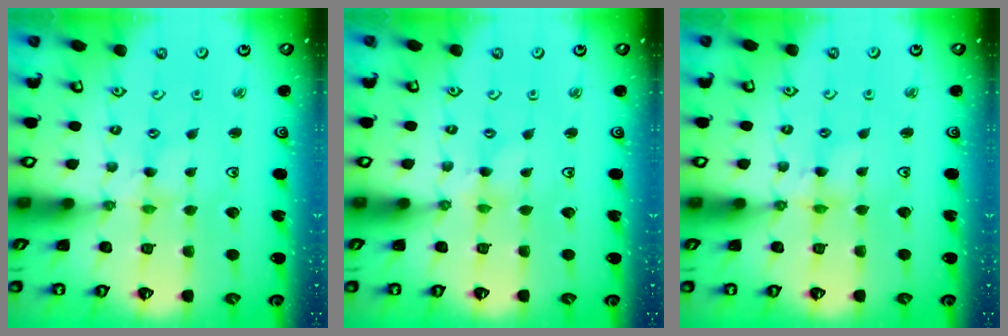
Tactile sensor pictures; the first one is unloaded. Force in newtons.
{"total": 0.0}
{"total": 3.3, "press": 3.3, "slide": 0.3}